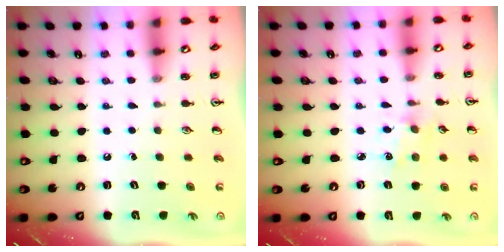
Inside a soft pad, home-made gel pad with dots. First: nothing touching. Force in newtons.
{"total": 2.1, "press": 2.1, "slide": 0.0}